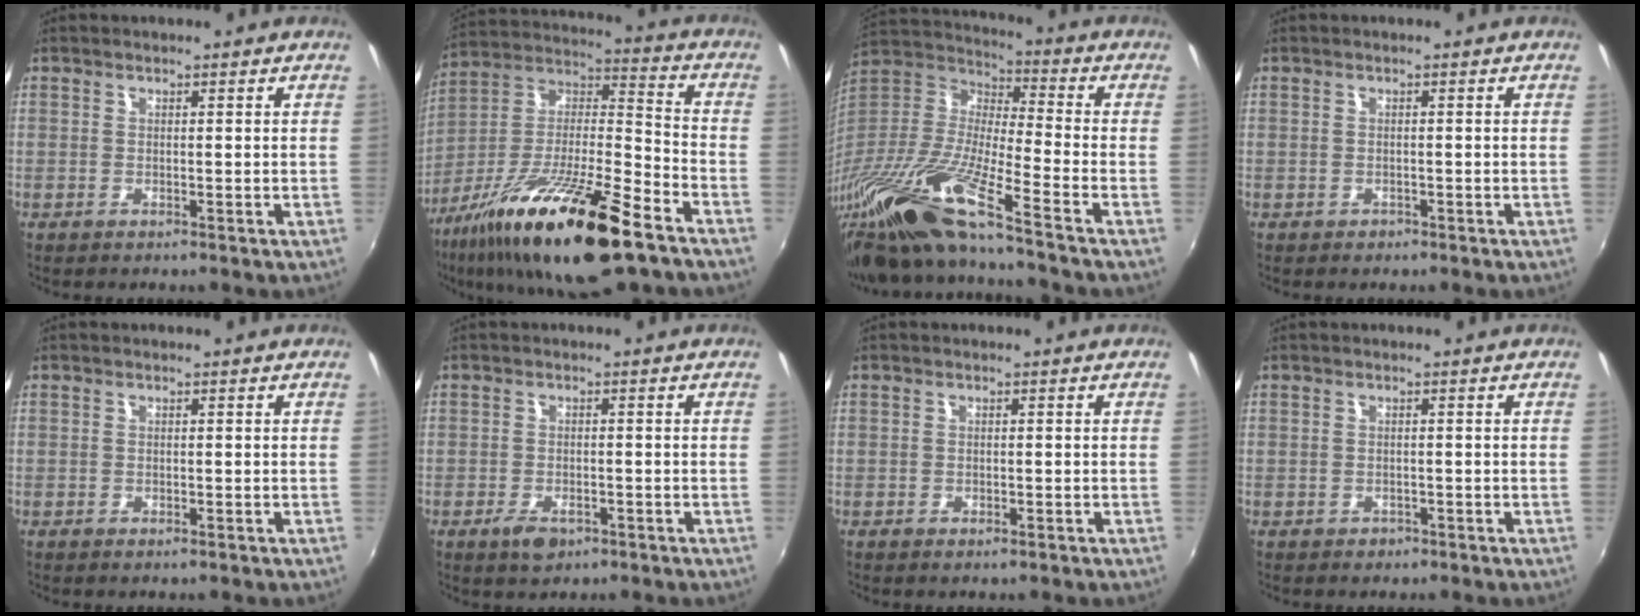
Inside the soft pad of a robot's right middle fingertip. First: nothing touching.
{"total": 24.4, "force": [-15.1, 4.6, 18.6], "torque": [-0.322, -0.024, -0.268]}
{"total": 24.3, "force": [-18.0, 1.2, 16.3], "torque": [-0.300, -0.057, -0.342]}
{"total": 0.8, "force": [-0.6, 0.5, 0.1], "torque": [-0.003, -0.002, -0.009]}
{"total": 0.0}
{"total": 3.9, "force": [-2.2, 2.0, 2.5], "torque": [-0.057, -0.010, -0.039]}
{"total": 0.8, "force": [-0.5, 0.4, 0.4], "torque": [-0.008, -0.005, -0.010]}
{"total": 1.2, "force": [-0.7, 0.9, 0.2], "torque": [-0.007, -0.003, -0.009]}